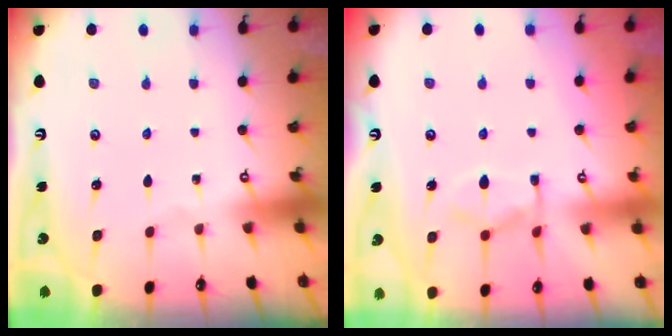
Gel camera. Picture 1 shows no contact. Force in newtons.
{"total": 7.6, "press": 7.5, "slide": 1.4}